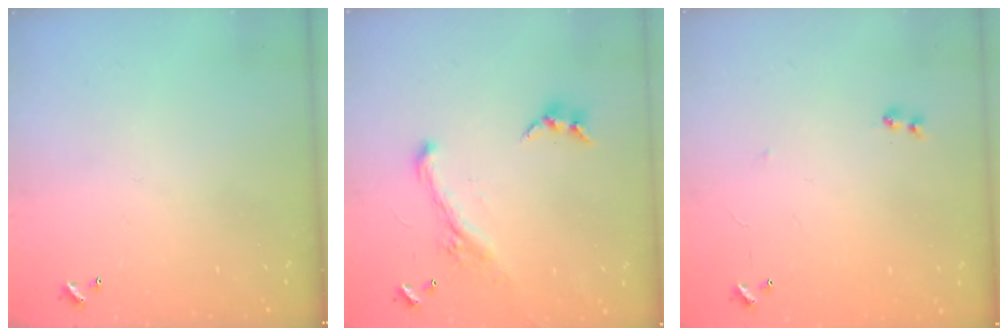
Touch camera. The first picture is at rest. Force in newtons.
{"total": 1.9, "press": 1.3, "slide": 1.4}
{"total": 6.4, "press": 6.4, "slide": 0.8}